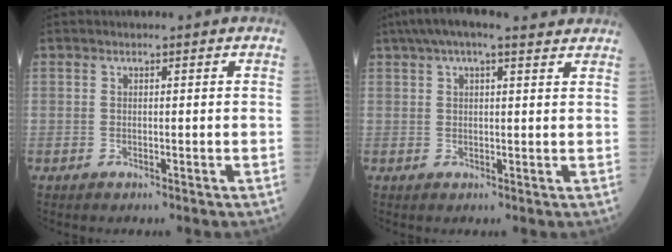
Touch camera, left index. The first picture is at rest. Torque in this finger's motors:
{"motor_torque": [0.97, -1.17, 0.36, 0.04]}